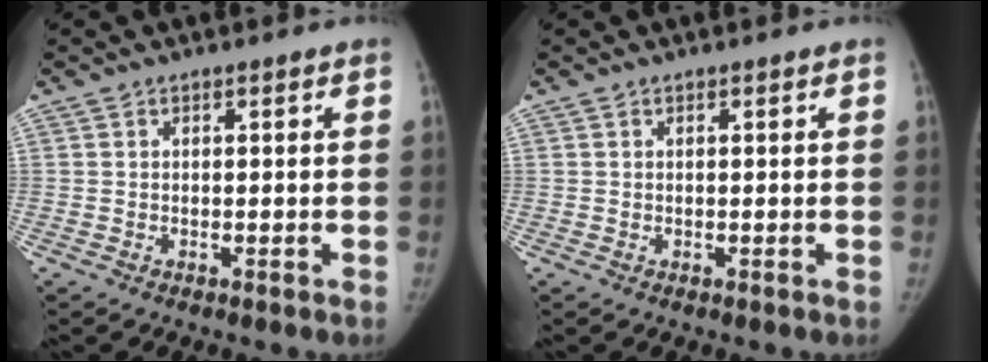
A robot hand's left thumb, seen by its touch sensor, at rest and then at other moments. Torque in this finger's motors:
{"motor_torque": [-0.11, 0.22, 0.41, -0.12, -0.06]}